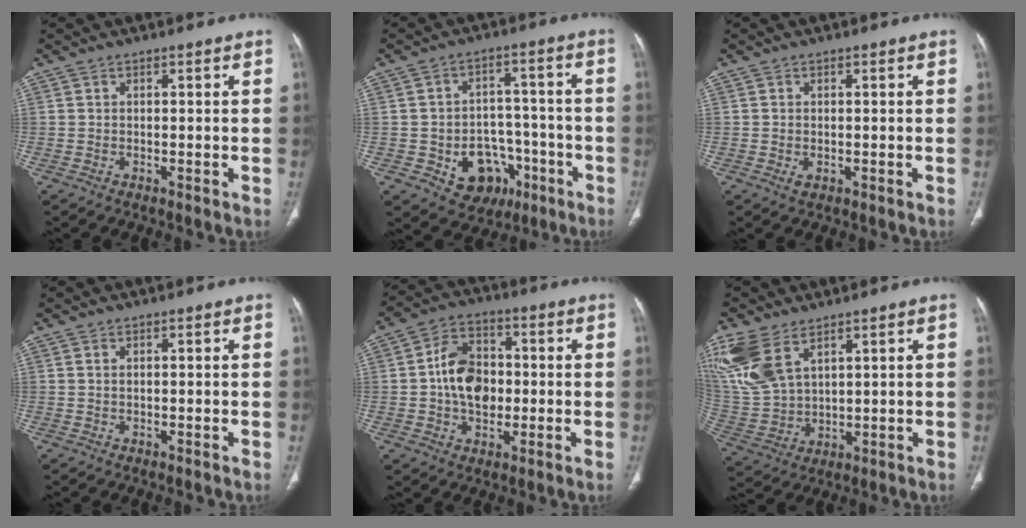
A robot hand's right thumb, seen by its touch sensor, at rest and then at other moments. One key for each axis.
{"total": 12.2, "fx": -4.9, "fy": 9.4, "fz": 6.1, "tx": -0.044, "ty": 0.039, "tz": -0.058}
{"total": 1.2, "fx": -0.2, "fy": 0.8, "fz": 0.9, "tx": -0.020, "ty": -0.001, "tz": -0.001}
{"total": 0.5, "fx": 0.3, "fy": 0.3, "fz": 0.4, "tx": -0.011, "ty": 0.003, "tz": 0.005}
{"total": 11.3, "fx": -0.3, "fy": 8.0, "fz": 7.9, "tx": -0.111, "ty": 0.018, "tz": -0.010}
{"total": 14.9, "fx": 8.0, "fy": 8.4, "fz": 9.3, "tx": -0.220, "ty": -0.017, "tz": 0.178}